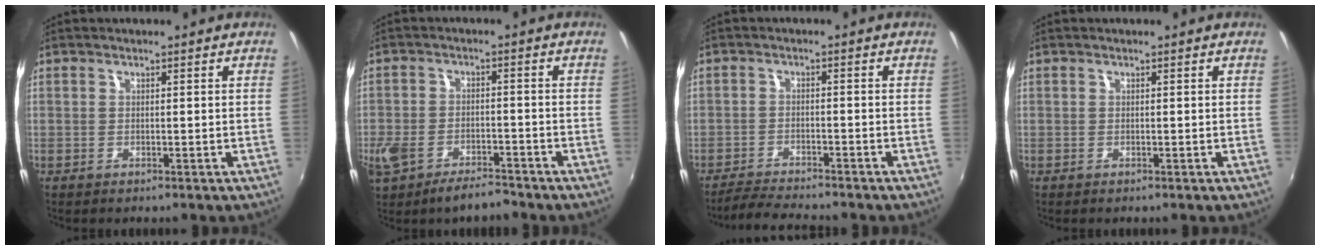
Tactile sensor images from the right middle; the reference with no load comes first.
{"total": 8.8, "force": [-6.3, 4.1, 4.6], "torque": [-0.123, -0.017, -0.113]}
{"total": 5.2, "force": [-5.1, 0.4, 1.4], "torque": [-0.049, -0.004, -0.089]}
{"total": 0.0}